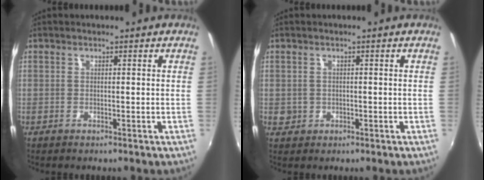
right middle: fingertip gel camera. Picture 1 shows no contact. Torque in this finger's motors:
{"motor_torque": [0.28, -0.33, 0.00, 0.01]}